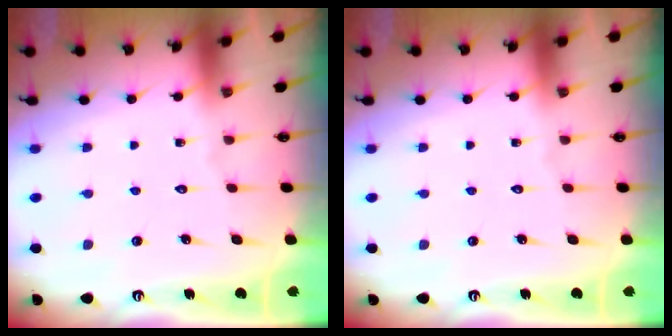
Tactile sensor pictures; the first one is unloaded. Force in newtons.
{"total": 0.0}